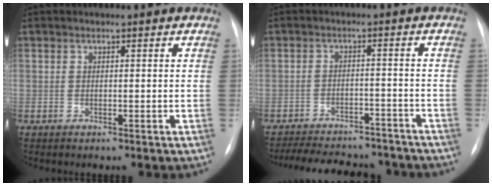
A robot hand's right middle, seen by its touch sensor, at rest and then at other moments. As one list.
[{"total": 17.4, "force": [-15.5, 5.1, 6.0], "torque": [-0.137, -0.004, -0.209]}]